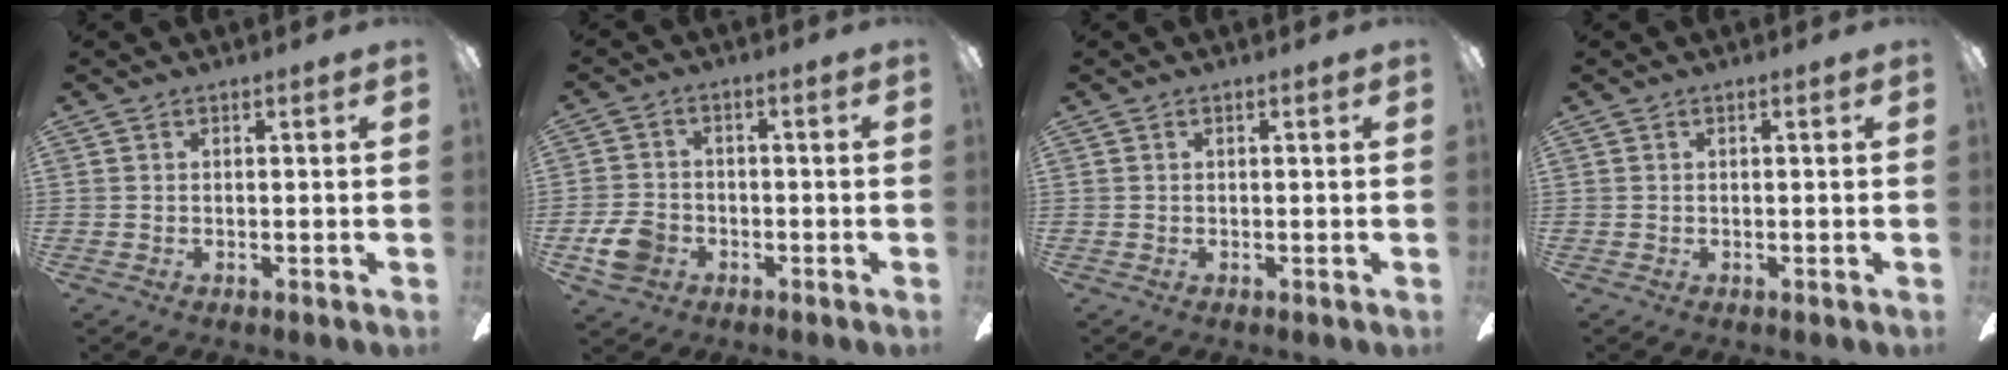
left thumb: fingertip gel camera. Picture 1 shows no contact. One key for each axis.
{"total": 7.1, "fx": -2.9, "fy": 5.3, "fz": 3.8, "tx": -0.089, "ty": 0.016, "tz": -0.054}
{"total": 0.0}
{"total": 0.0}